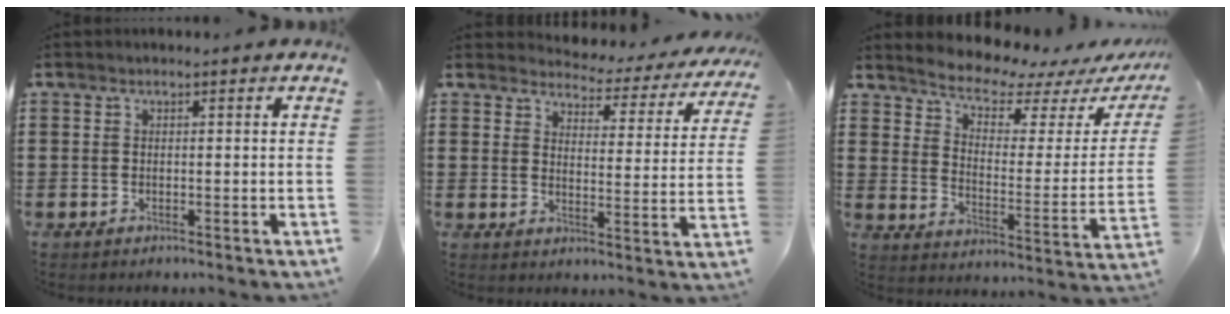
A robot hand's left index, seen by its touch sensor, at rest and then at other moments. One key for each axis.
{"total": 3.3, "fx": 3.2, "fy": 0.6, "fz": 0.4, "tx": -0.024, "ty": -0.031, "tz": 0.047}
{"total": 6.7, "fx": 6.3, "fy": 1.3, "fz": 1.9, "tx": -0.056, "ty": -0.049, "tz": 0.107}